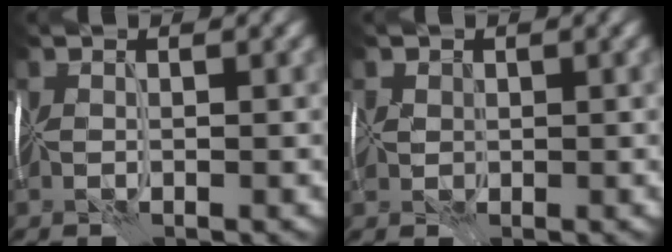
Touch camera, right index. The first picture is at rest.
{"total": 1.5, "force": [0.7, 1.4, -0.2], "torque": [0.000, 0.008, 0.012]}